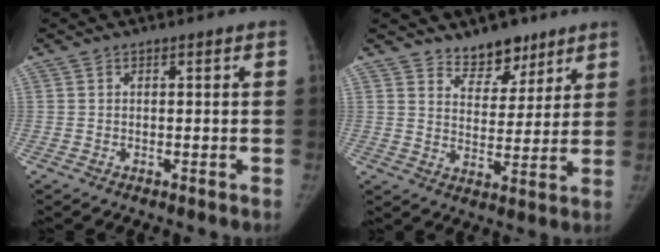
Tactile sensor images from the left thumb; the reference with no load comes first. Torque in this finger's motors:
{"motor_torque": [0.05, 0.09, -0.07, 0.24, -0.04]}